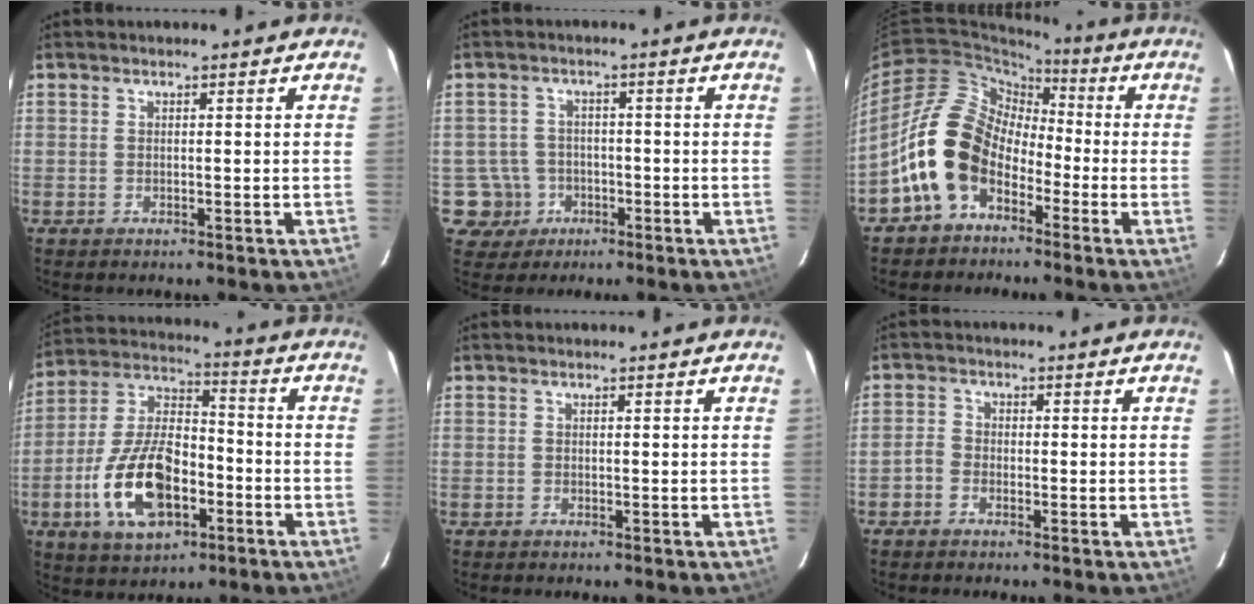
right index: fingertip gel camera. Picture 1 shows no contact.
{"total": 5.7, "force": [-2.0, 5.3, 0.3], "torque": [-0.020, 0.023, -0.028]}
{"total": 13.0, "force": [-5.6, 9.1, 7.3], "torque": [-0.143, 0.021, -0.104]}
{"total": 16.8, "force": [-6.1, 8.9, 12.9], "torque": [-0.268, 0.010, -0.102]}
{"total": 0.0}
{"total": 2.0, "force": [-1.4, 1.4, 0.4], "torque": [-0.010, 0.004, -0.029]}